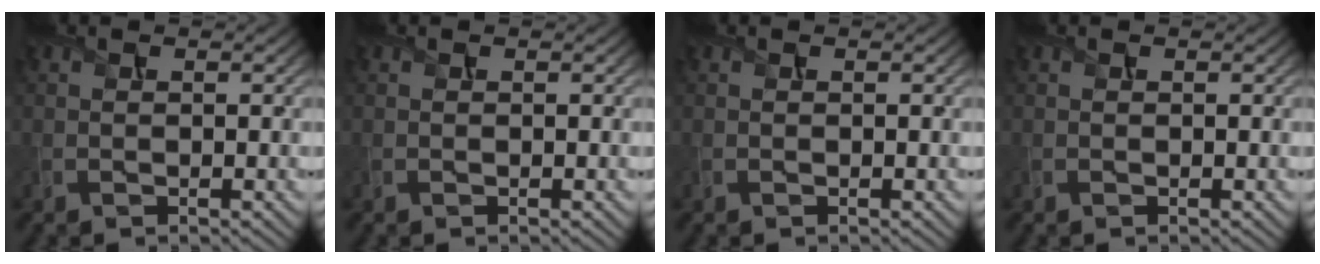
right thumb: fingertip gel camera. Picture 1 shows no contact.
{"total": 0.0}
{"total": 0.0}
{"total": 0.0}